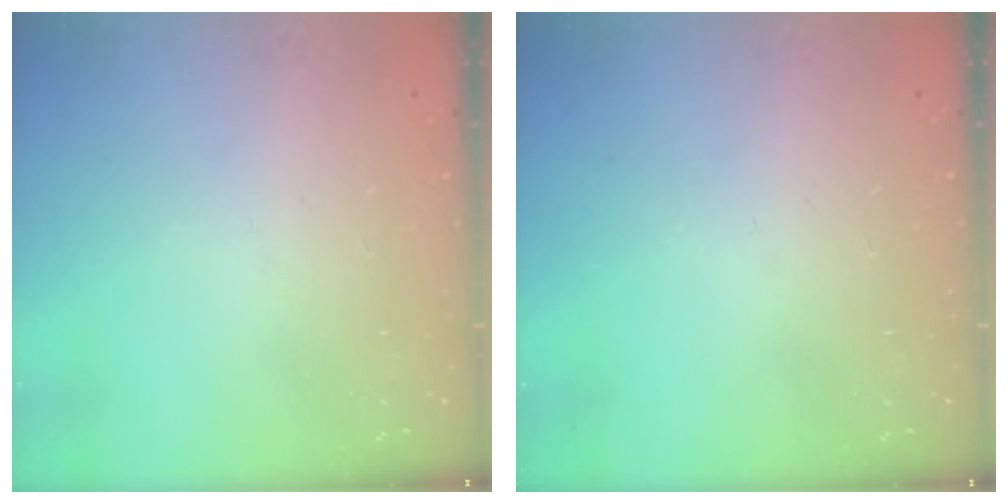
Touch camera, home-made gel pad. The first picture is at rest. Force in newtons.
{"total": 0.0}